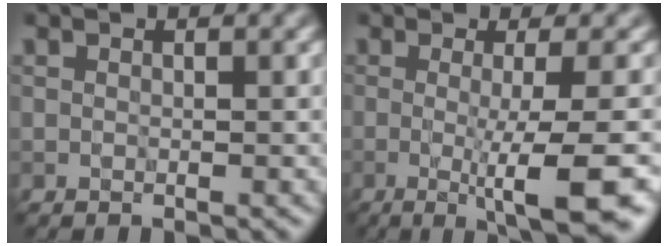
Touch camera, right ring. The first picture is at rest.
{"total": 7.7, "force": [-1.6, 1.3, 7.4], "torque": [-0.094, -0.013, -0.029]}